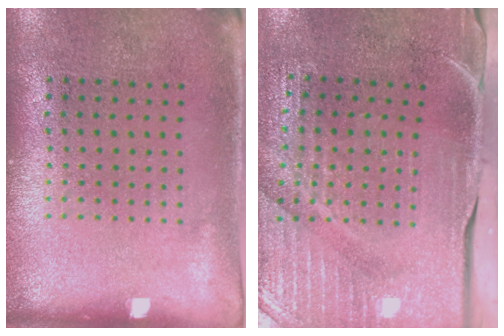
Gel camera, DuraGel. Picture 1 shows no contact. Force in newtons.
{"total": 4.5, "press": 3.9, "slide": 2.3}